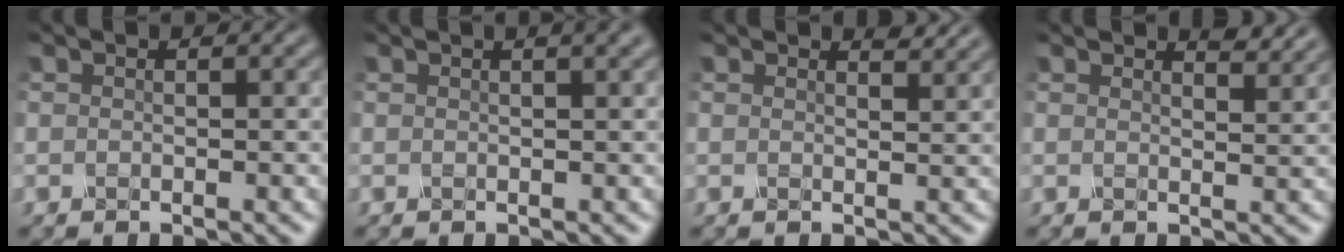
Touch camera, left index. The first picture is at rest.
{"total": 2.8, "force": [1.6, 1.0, 2.0], "torque": [-0.010, 0.007, 0.004]}
{"total": 1.5, "force": [1.5, 0.2, 0.5], "torque": [-0.007, -0.001, 0.016]}
{"total": 2.3, "force": [2.1, 0.3, 0.8], "torque": [-0.009, -0.001, 0.027]}